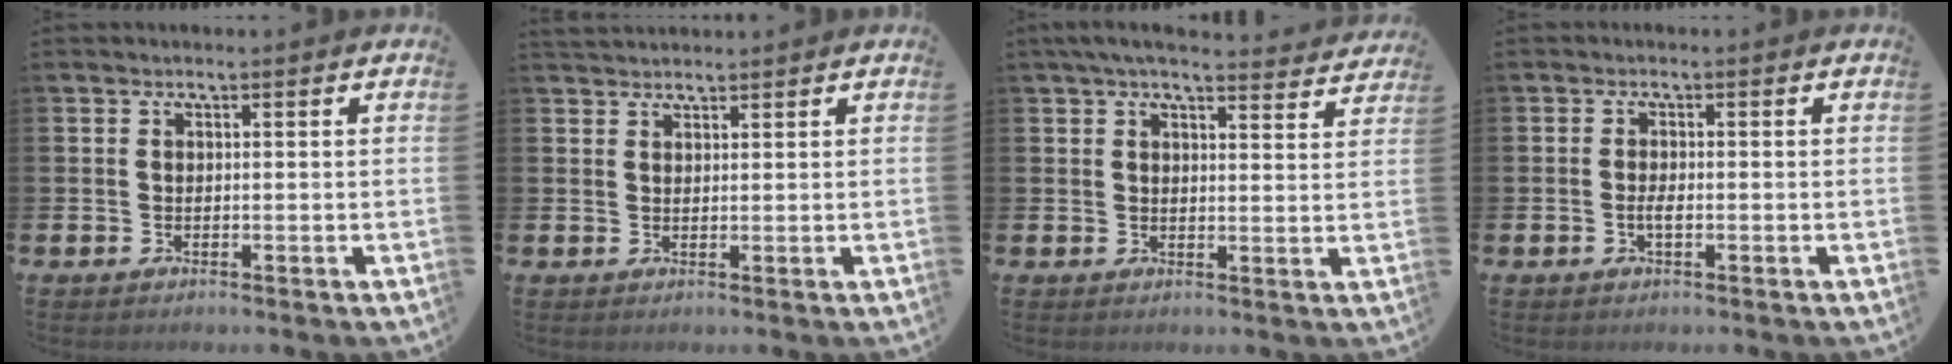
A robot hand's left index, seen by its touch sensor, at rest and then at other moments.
{"total": 1.9, "force": [1.8, 0.5, 0.0], "torque": [0.005, -0.004, 0.033]}
{"total": 4.7, "force": [4.3, 0.5, 1.7], "torque": [-0.032, -0.019, 0.076]}
{"total": 1.5, "force": [-0.4, 0.5, 1.4], "torque": [-0.025, 0.000, -0.007]}